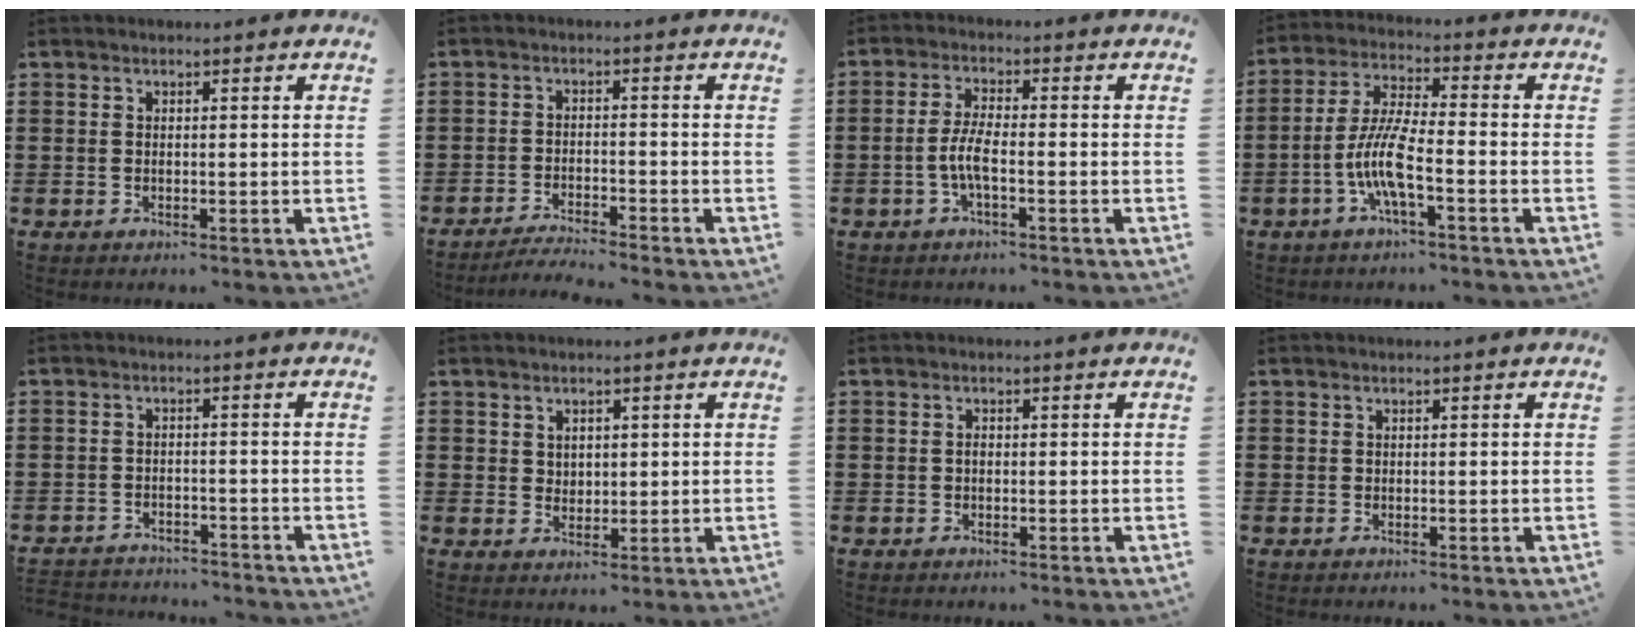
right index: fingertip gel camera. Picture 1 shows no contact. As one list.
[{"total": 2.9, "force": [-2.8, -0.1, 0.4], "torque": [-0.011, 0.002, -0.058]}, {"total": 4.4, "force": [-1.5, 1.0, 4.0], "torque": [-0.097, -0.003, -0.036]}, {"total": 8.0, "force": [-3.1, 1.3, 7.3], "torque": [-0.176, -0.016, -0.070]}, {"total": 2.7, "force": [-2.7, 0.2, -0.1], "torque": [-0.007, -0.004, -0.058]}, {"total": 2.3, "force": [1.4, 1.8, 0.4], "torque": [-0.014, 0.009, 0.025]}, {"total": 0.8, "force": [-0.2, 0.4, 0.7], "torque": [-0.014, -0.001, -0.003]}, {"total": 0.0}]